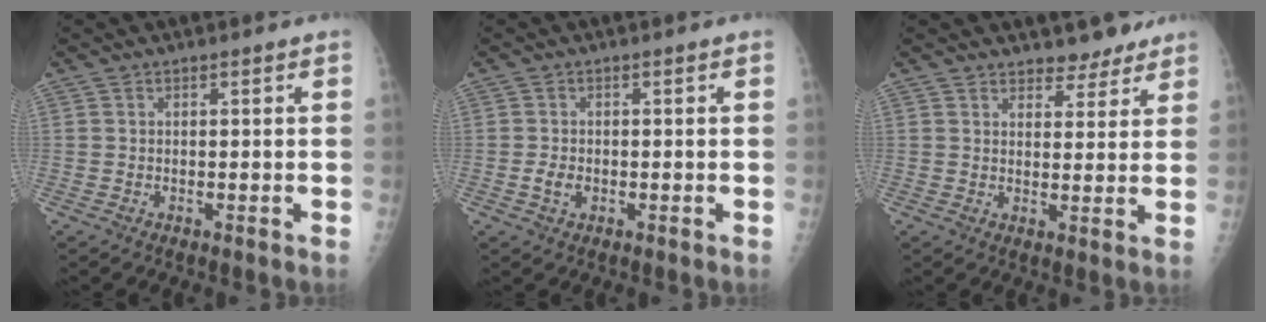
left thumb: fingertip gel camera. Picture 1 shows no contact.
{"total": 2.4, "force": [-0.6, 1.7, 1.6], "torque": [-0.028, 0.002, -0.011]}
{"total": 5.0, "force": [4.3, 2.4, 1.0], "torque": [0.012, -0.030, 0.058]}